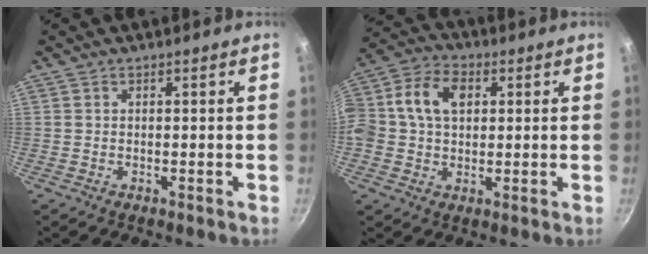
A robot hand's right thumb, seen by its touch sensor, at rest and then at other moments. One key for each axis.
{"total": 14.0, "fx": 2.5, "fy": 10.1, "fz": 9.3, "tx": -0.171, "ty": 0.028, "tz": 0.028}